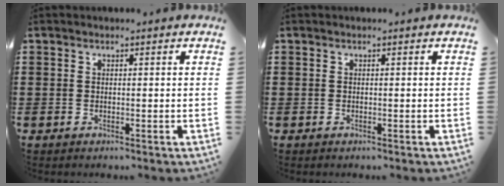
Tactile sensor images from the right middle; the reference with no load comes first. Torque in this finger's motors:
{"motor_torque": [0.25, -0.44, -0.01, 0.01]}